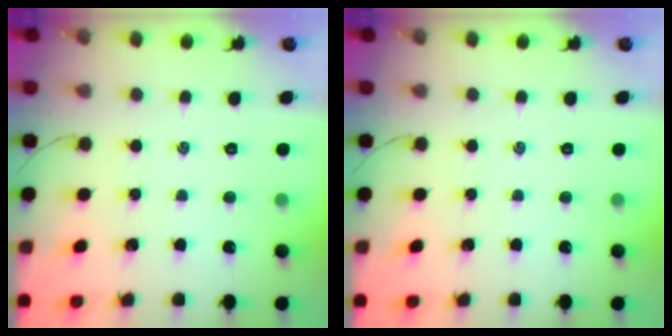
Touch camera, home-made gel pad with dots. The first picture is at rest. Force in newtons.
{"total": 0.0}